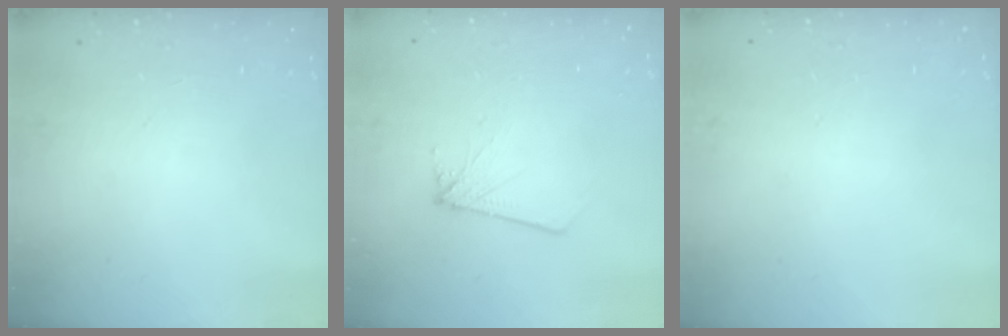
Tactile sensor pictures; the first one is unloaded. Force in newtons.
{"total": 2.8, "press": 2.8, "slide": 0.4}
{"total": 0.0}